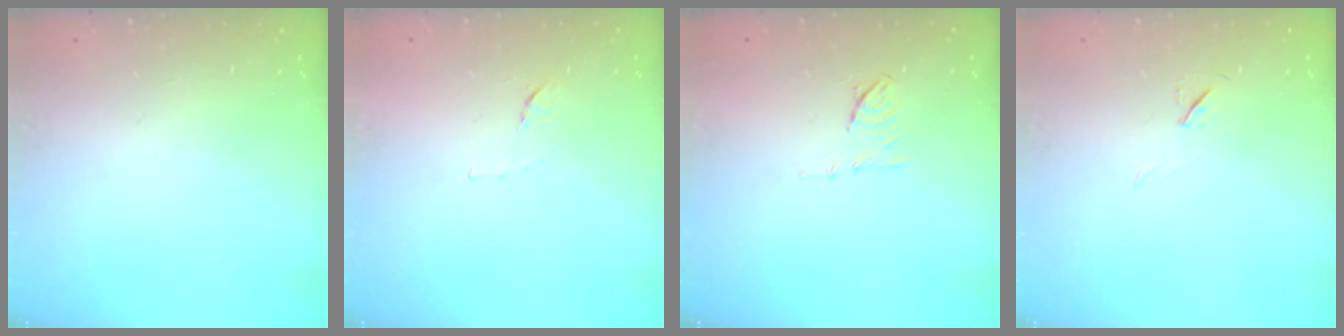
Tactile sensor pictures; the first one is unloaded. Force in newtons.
{"total": 7.7, "press": 7.7, "slide": 0.5}
{"total": 6.7, "press": 6.6, "slide": 0.9}
{"total": 6.4, "press": 5.8, "slide": 2.5}